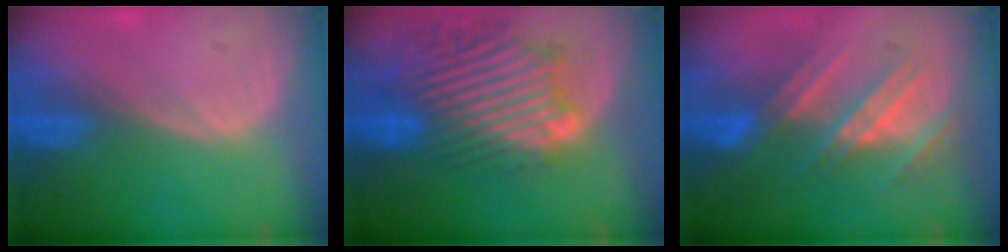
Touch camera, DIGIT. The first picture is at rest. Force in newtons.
{"total": 12.9, "press": 11.5, "slide": 5.8}
{"total": 7.8, "press": 7.7, "slide": 1.2}